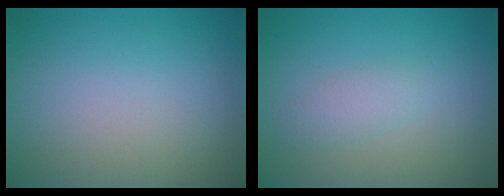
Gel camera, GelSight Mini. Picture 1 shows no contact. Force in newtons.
{"total": 1.6, "press": 1.6, "slide": 0.0}